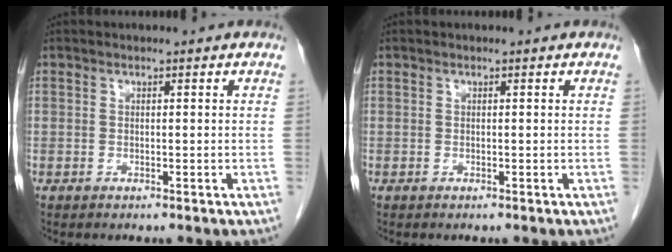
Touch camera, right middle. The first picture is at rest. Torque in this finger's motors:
{"motor_torque": [-0.22, 0.11, -0.02, -0.01]}